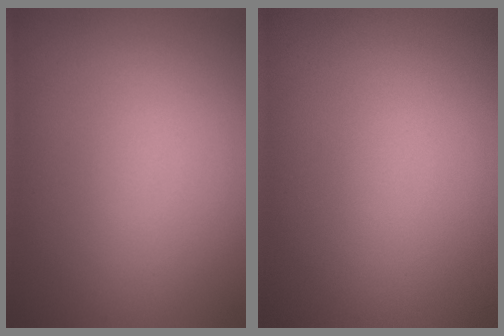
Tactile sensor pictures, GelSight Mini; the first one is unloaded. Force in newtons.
{"total": 0.0}